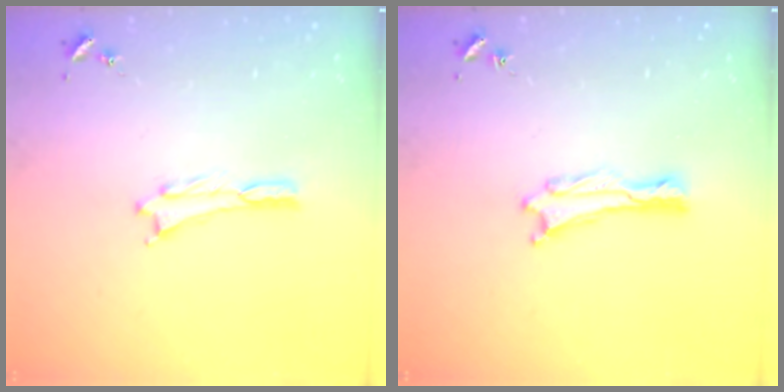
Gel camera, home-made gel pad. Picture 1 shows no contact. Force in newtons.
{"total": 0.0}